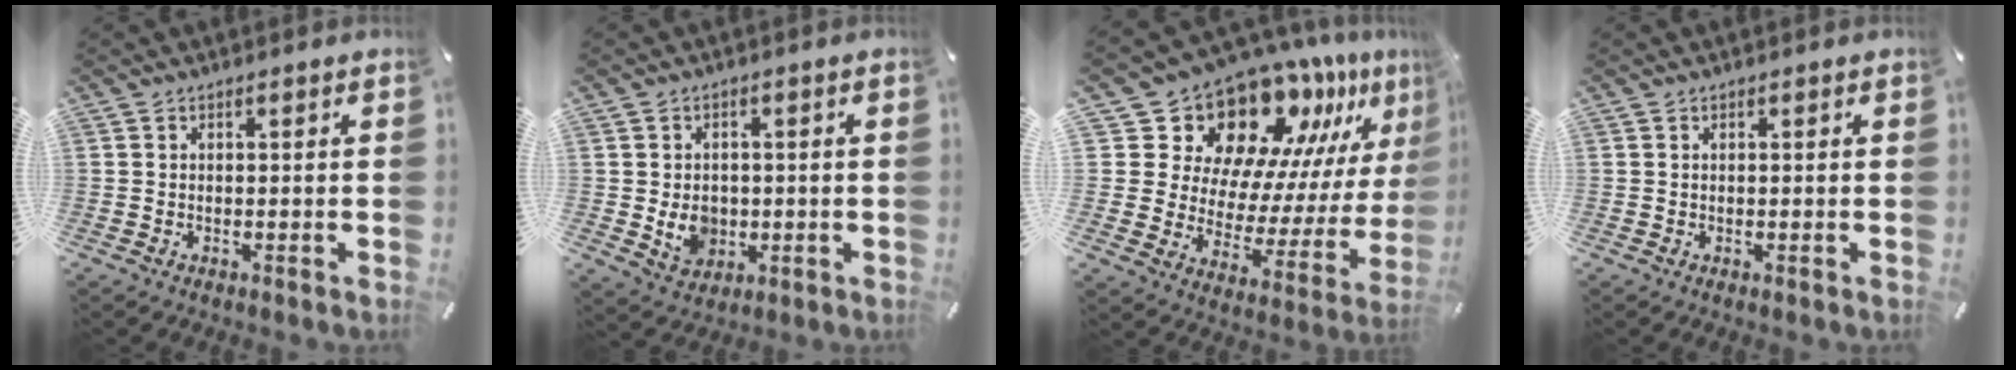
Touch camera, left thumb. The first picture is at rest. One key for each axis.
{"total": 6.7, "fx": -0.5, "fy": 5.8, "fz": 3.2, "tx": -0.049, "ty": 0.001, "tz": -0.008}
{"total": 18.0, "fx": 14.6, "fy": 9.3, "fz": 5.0, "tx": -0.082, "ty": -0.139, "tz": 0.259}
{"total": 0.0}